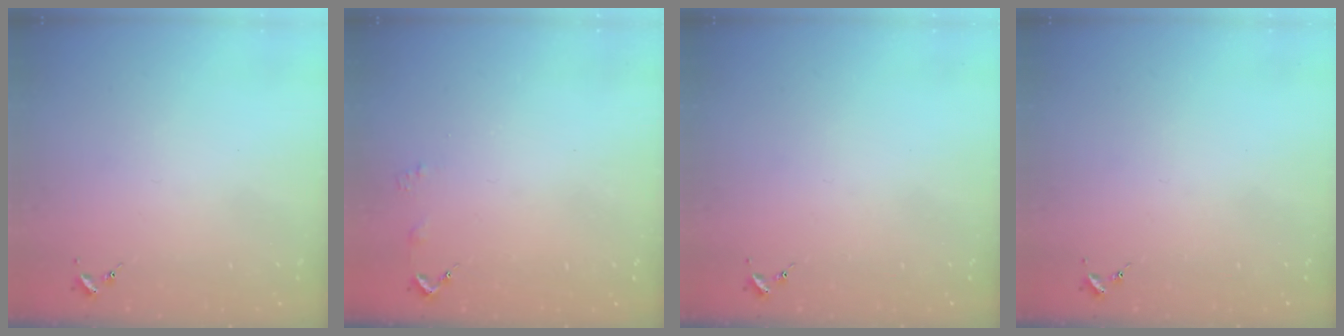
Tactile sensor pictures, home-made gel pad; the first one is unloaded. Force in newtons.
{"total": 2.4, "press": 2.4, "slide": 0.3}
{"total": 0.0}
{"total": 0.0}